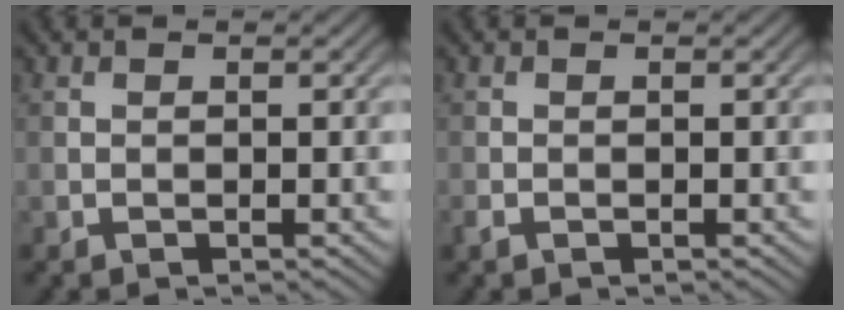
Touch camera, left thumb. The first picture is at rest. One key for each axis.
{"total": 0.7, "fx": -0.4, "fy": 0.3, "fz": 0.4, "tx": -0.012, "ty": -0.002, "tz": -0.009}